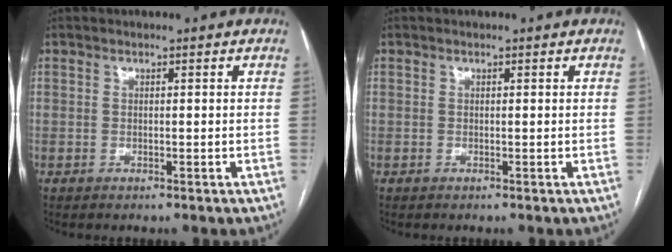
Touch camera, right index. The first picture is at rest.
{"total": 0.0}